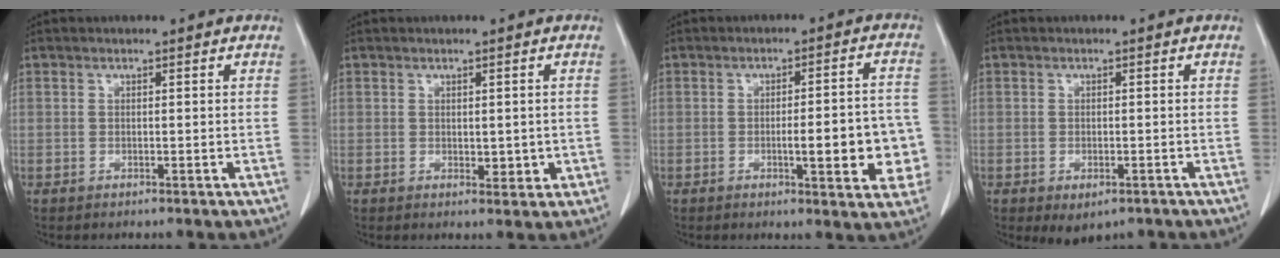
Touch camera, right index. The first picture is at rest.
{"total": 2.7, "force": [-0.1, 1.5, 2.2], "torque": [-0.025, -0.004, 0.005]}
{"total": 10.9, "force": [-2.4, 2.4, 10.4], "torque": [-0.119, 0.015, -0.025]}
{"total": 3.6, "force": [-2.2, 1.9, 2.1], "torque": [-0.027, -0.005, -0.020]}